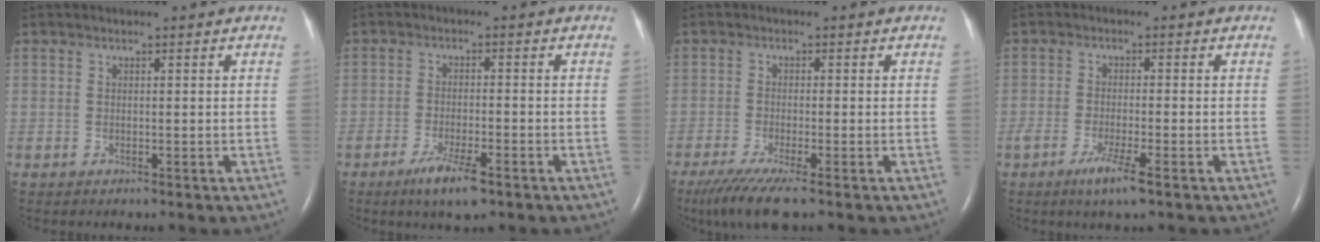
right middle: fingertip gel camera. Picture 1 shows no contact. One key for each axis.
{"total": 5.7, "fx": -3.6, "fy": 0.9, "fz": 4.3, "tx": -0.088, "ty": -0.010, "tz": -0.060}
{"total": 7.0, "fx": -4.9, "fy": 0.4, "fz": 4.9, "tx": -0.087, "ty": -0.019, "tz": -0.084}
{"total": 4.5, "fx": -2.7, "fy": 0.1, "fz": 3.6, "tx": -0.072, "ty": -0.011, "tz": -0.049}